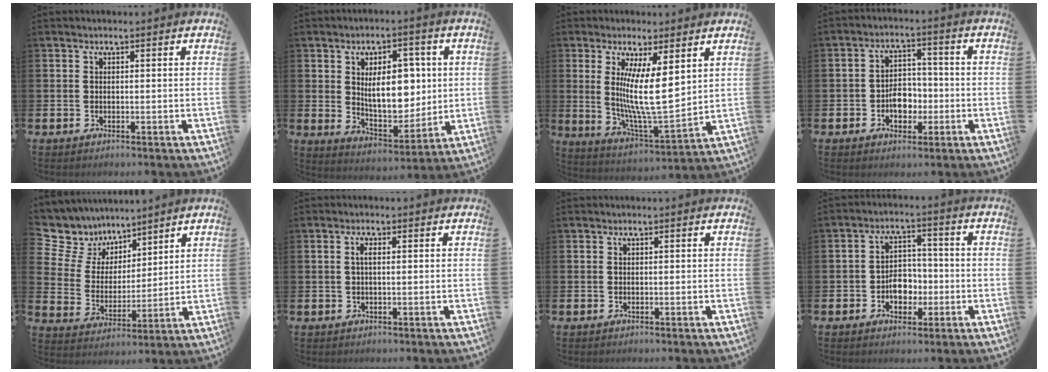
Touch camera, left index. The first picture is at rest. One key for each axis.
{"total": 9.3, "fx": 1.9, "fy": 5.1, "fz": 7.5, "tx": -0.116, "ty": 0.003, "tz": 0.029}
{"total": 10.0, "fx": 3.6, "fy": 2.2, "fz": 9.1, "tx": -0.160, "ty": -0.025, "tz": 0.062}
{"total": 4.4, "fx": -1.3, "fy": 3.3, "fz": 2.6, "tx": -0.045, "ty": 0.007, "tz": -0.029}
{"total": 6.9, "fx": 5.8, "fy": 3.8, "fz": 0.1, "tx": -0.052, "ty": -0.048, "tz": 0.106}
{"total": 1.3, "fx": 0.3, "fy": 0.3, "fz": 1.2, "tx": -0.015, "ty": 0.001, "tz": 0.003}
{"total": 0.0}
{"total": 4.5, "fx": -1.4, "fy": 3.4, "fz": 2.4, "tx": -0.036, "ty": 0.004, "tz": -0.034}